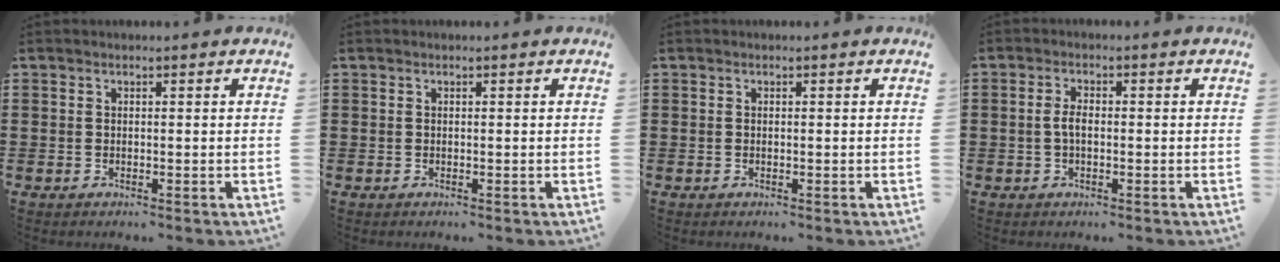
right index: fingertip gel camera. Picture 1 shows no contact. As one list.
[{"total": 0.0}, {"total": 0.0}, {"total": 2.6, "force": [-0.3, 1.1, 2.3], "torque": [-0.059, -0.004, -0.010]}]